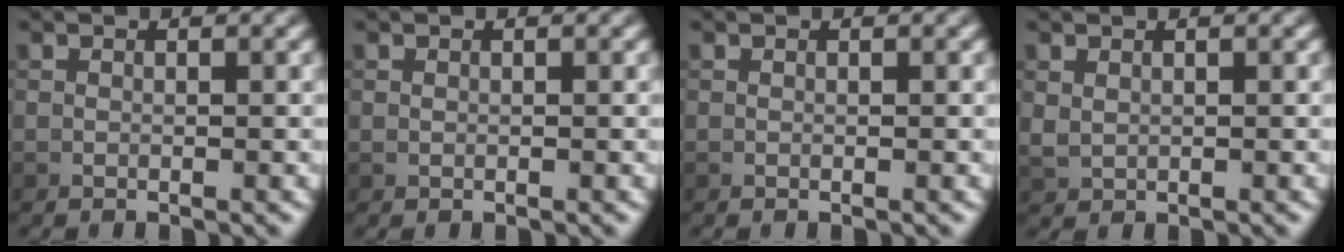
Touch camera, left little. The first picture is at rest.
{"total": 0.0}
{"total": 0.0}
{"total": 1.0, "force": [0.5, 0.7, 0.5], "torque": [-0.017, -0.004, 0.017]}